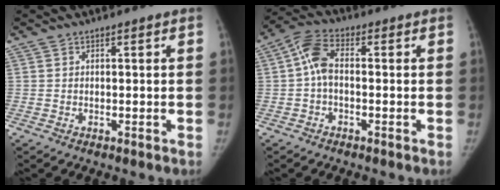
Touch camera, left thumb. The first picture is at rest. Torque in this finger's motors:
{"motor_torque": [-0.25, 0.19, 0.19, -0.12, 0.02]}